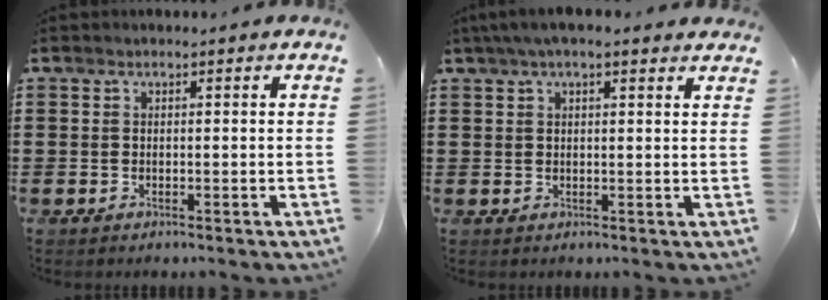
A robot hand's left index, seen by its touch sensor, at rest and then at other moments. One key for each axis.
{"total": 3.6, "fx": 2.5, "fy": 0.7, "fz": 2.5, "tx": -0.053, "ty": 0.006, "tz": 0.046}